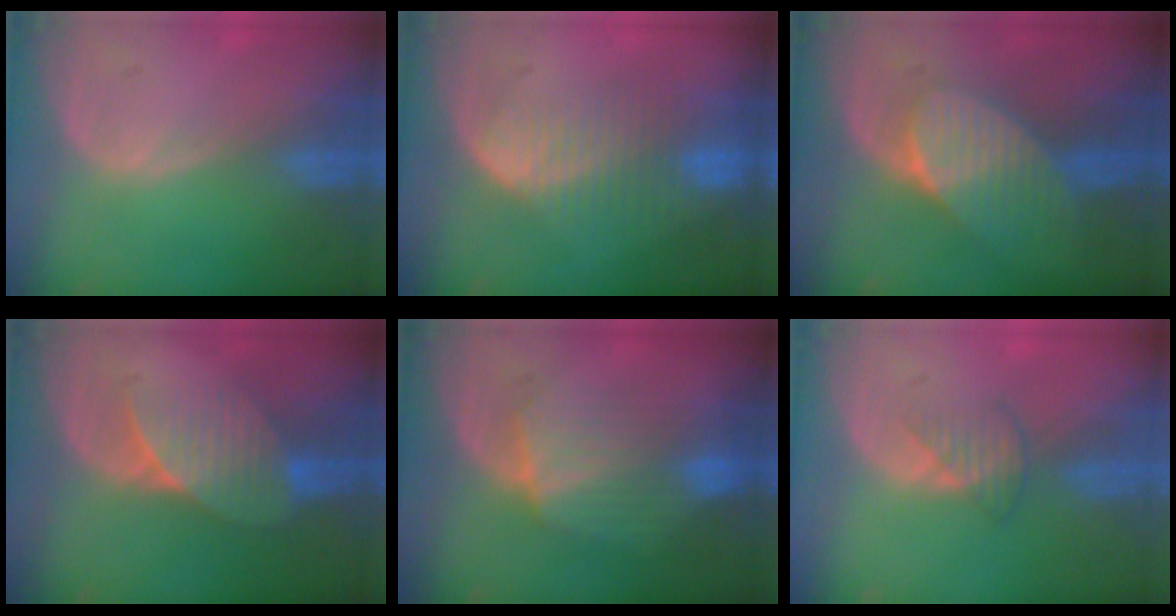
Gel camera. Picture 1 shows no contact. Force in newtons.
{"total": 8.6, "press": 7.4, "slide": 4.4}
{"total": 7.7, "press": 6.9, "slide": 3.4}
{"total": 7.2, "press": 6.8, "slide": 2.4}
{"total": 7.4, "press": 7.4, "slide": 0.3}
{"total": 2.5, "press": 2.5, "slide": 0.3}